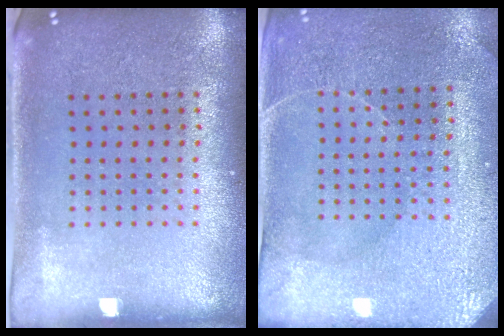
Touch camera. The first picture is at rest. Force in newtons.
{"total": 3.0, "press": 2.9, "slide": 0.3}